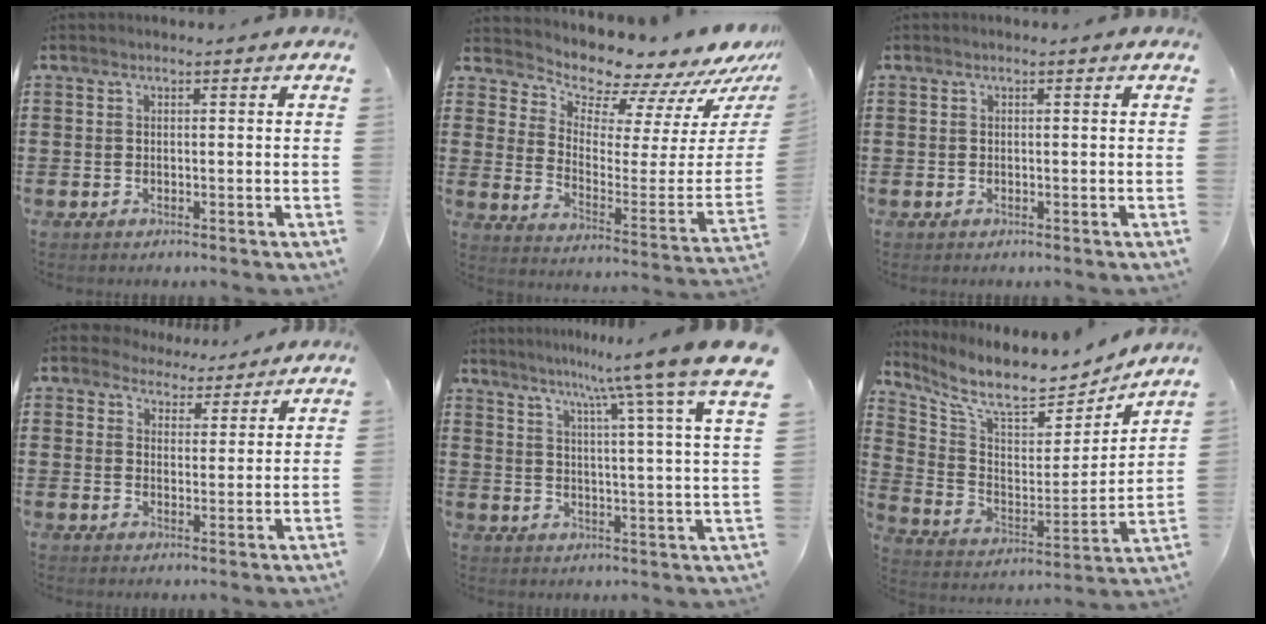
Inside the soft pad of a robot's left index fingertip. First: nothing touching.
{"total": 7.9, "force": [7.8, 1.3, 0.7], "torque": [-0.038, -0.092, 0.129]}
{"total": 0.0}
{"total": 3.9, "force": [3.7, 1.5, -0.1], "torque": [-0.016, -0.006, 0.069]}
{"total": 9.1, "force": [8.0, -1.7, 4.0], "torque": [-0.090, -0.064, 0.125]}
{"total": 9.0, "force": [7.9, 1.9, 3.8], "torque": [-0.105, -0.064, 0.132]}